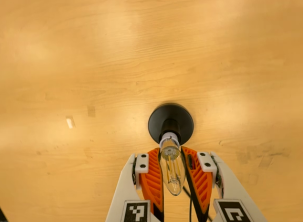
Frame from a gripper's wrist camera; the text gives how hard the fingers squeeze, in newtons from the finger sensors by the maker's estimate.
{"total": 19.2, "left": 19.0, "right": 19.4}